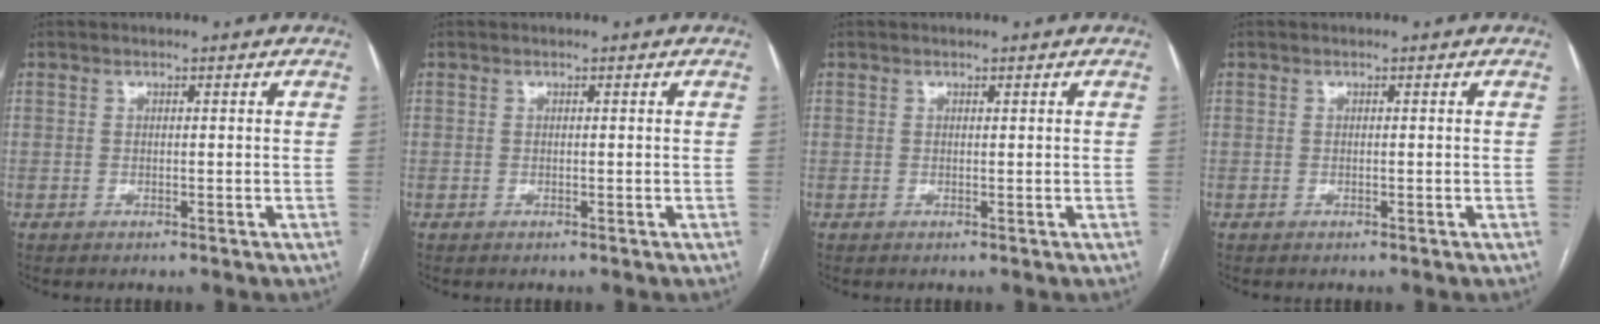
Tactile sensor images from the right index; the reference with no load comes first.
{"total": 0.0}
{"total": 0.0}
{"total": 0.0}